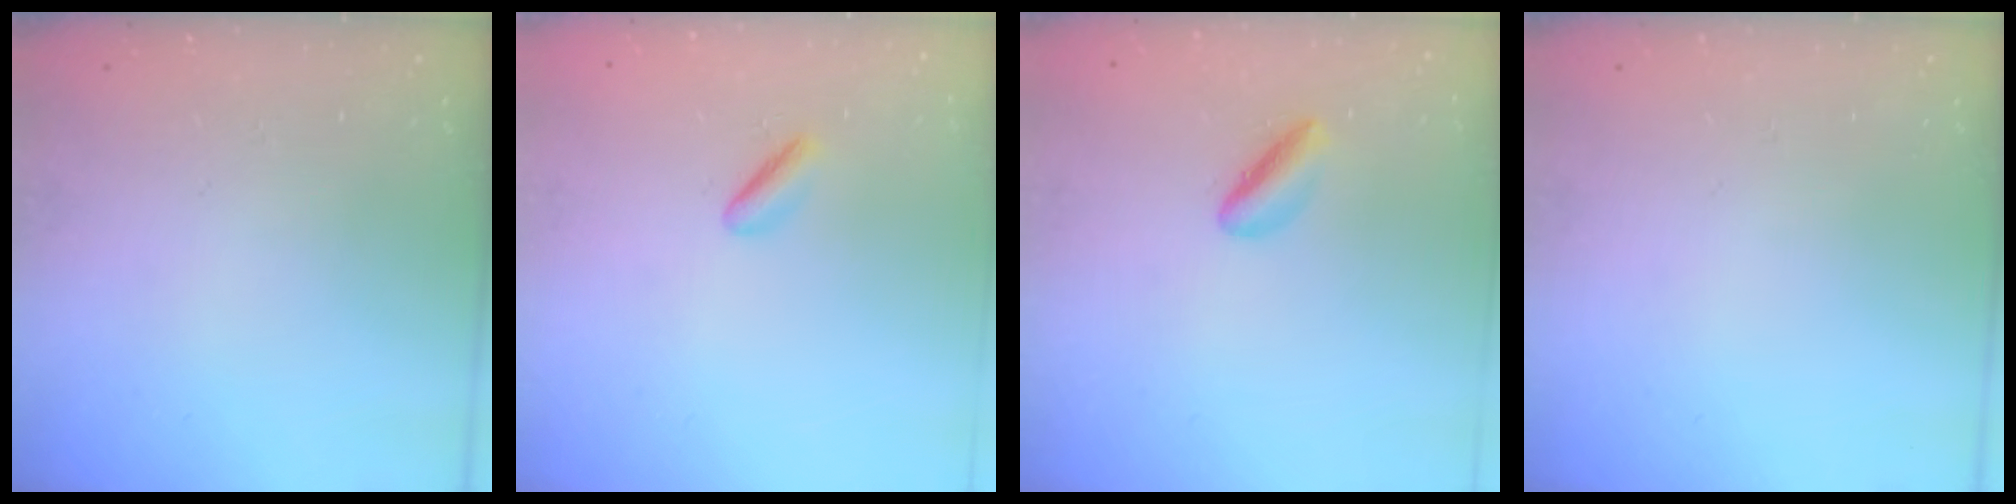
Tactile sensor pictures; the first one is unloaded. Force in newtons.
{"total": 2.2, "press": 1.9, "slide": 1.2}
{"total": 2.8, "press": 2.8, "slide": 0.5}
{"total": 0.0}